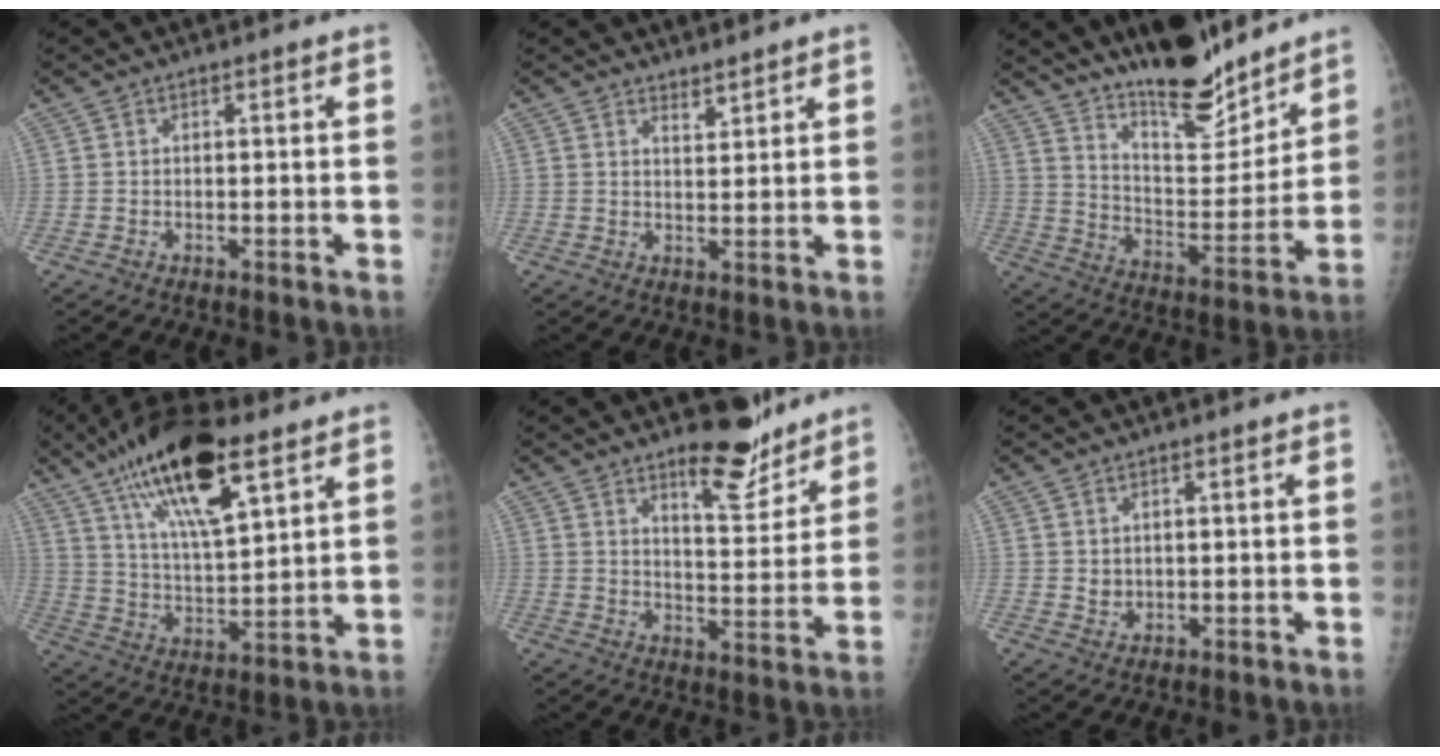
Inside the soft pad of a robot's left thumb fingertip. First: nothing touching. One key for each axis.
{"total": 2.3, "fx": 2.1, "fy": 0.7, "fz": 0.6, "tx": 0.004, "ty": -0.019, "tz": 0.035}
{"total": 17.6, "fx": 14.6, "fy": 4.8, "fz": 8.6, "tx": -0.096, "ty": -0.109, "tz": 0.245}
{"total": 19.8, "fx": 11.3, "fy": 6.6, "fz": 14.9, "tx": -0.244, "ty": -0.035, "tz": 0.203}
{"total": 10.3, "fx": 8.0, "fy": 3.4, "fz": 5.5, "tx": -0.056, "ty": -0.067, "tz": 0.128}
{"total": 2.2, "fx": 1.2, "fy": 1.5, "fz": 1.0, "tx": -0.009, "ty": -0.010, "tz": 0.026}